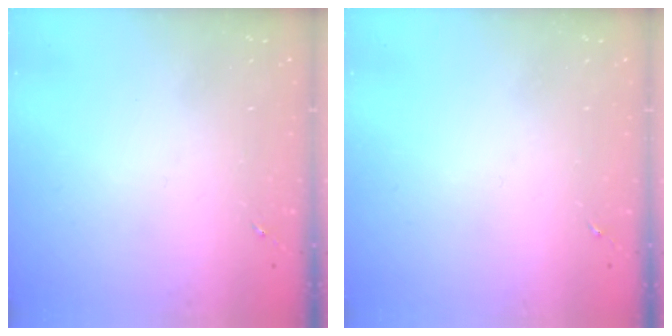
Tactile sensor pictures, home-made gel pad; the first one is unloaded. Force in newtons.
{"total": 0.0}